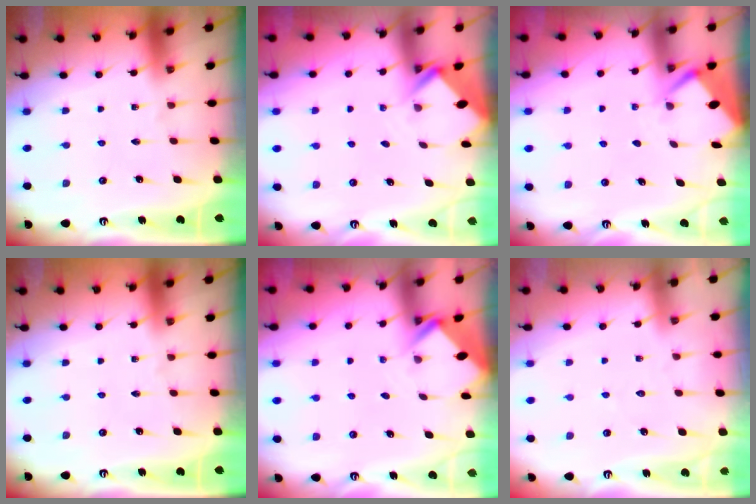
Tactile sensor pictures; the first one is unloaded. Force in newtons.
{"total": 2.2, "press": 2.2, "slide": 0.1}
{"total": 2.6, "press": 2.6, "slide": 0.3}
{"total": 0.0}
{"total": 2.5, "press": 2.5, "slide": 0.2}
{"total": 2.8, "press": 2.8, "slide": 0.3}